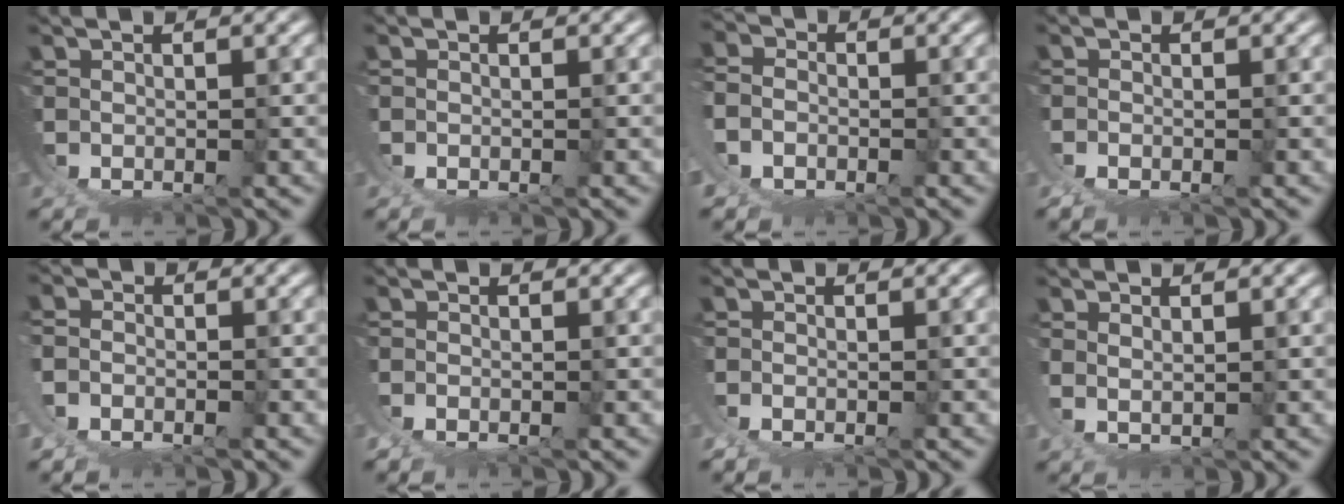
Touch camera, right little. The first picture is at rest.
{"total": 0.0}
{"total": 4.8, "force": [1.2, 4.2, 2.1], "torque": [-0.065, -0.006, 0.014]}
{"total": 1.4, "force": [-0.4, 1.0, 0.9], "torque": [-0.022, -0.005, -0.008]}
{"total": 3.6, "force": [0.5, 3.2, 1.7], "torque": [-0.052, -0.008, 0.006]}
{"total": 0.7, "force": [0.1, 0.3, 0.7], "torque": [-0.016, -0.003, 0.002]}
{"total": 1.0, "force": [0.0, 0.5, 0.8], "torque": [-0.019, -0.004, 0.000]}
{"total": 2.0, "force": [1.7, -0.1, 1.1], "torque": [-0.031, -0.006, 0.036]}